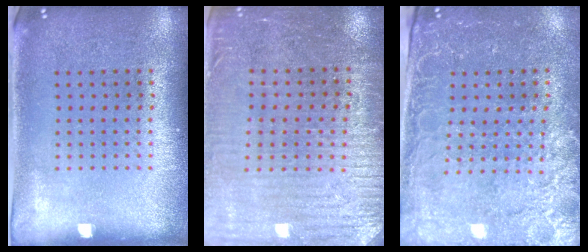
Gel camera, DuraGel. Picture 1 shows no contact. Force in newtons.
{"total": 3.1, "press": 3.0, "slide": 1.0}
{"total": 3.1, "press": 2.9, "slide": 1.0}